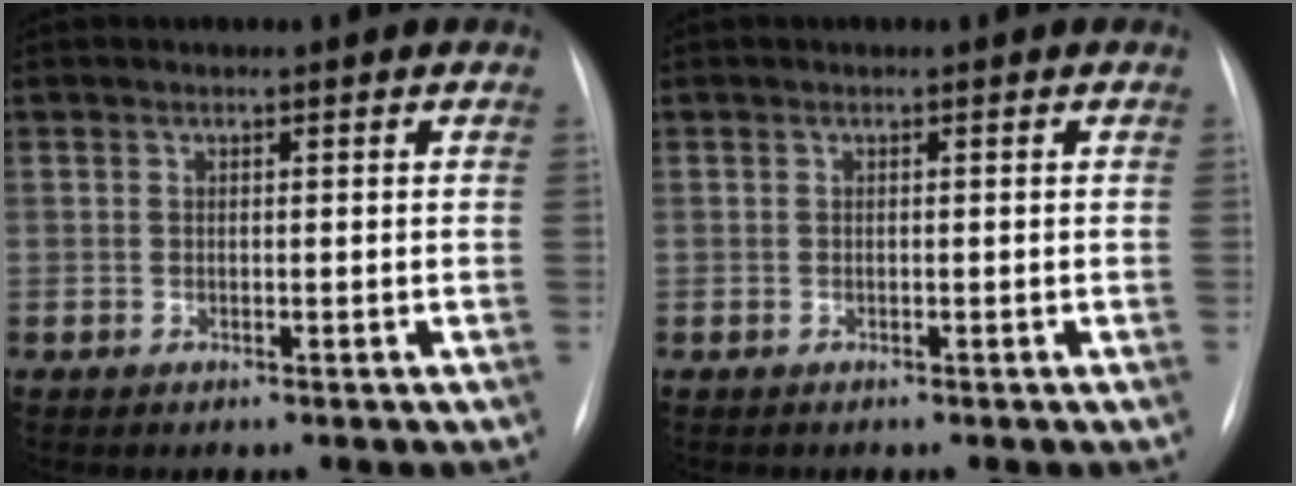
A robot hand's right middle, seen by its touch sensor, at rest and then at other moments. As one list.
[{"total": 0.0}]